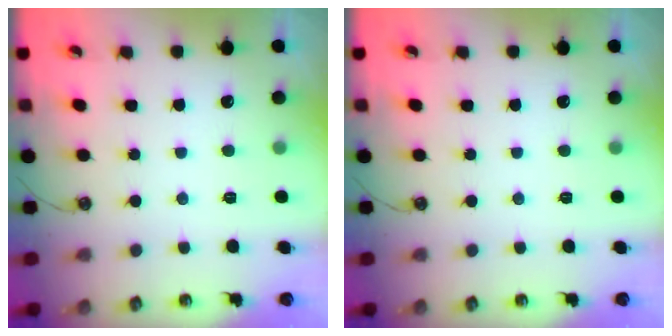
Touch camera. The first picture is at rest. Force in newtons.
{"total": 0.0}